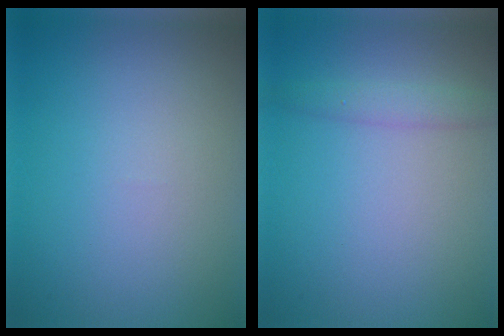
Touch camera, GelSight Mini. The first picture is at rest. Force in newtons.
{"total": 1.7, "press": 1.7, "slide": 0.1}